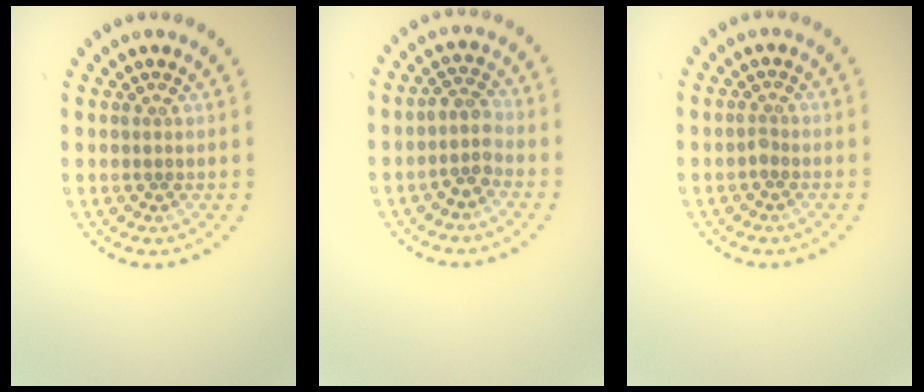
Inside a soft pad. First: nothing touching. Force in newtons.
{"total": 2.2, "press": 1.8, "slide": 1.2}
{"total": 0.6, "press": 0.3, "slide": 0.4}